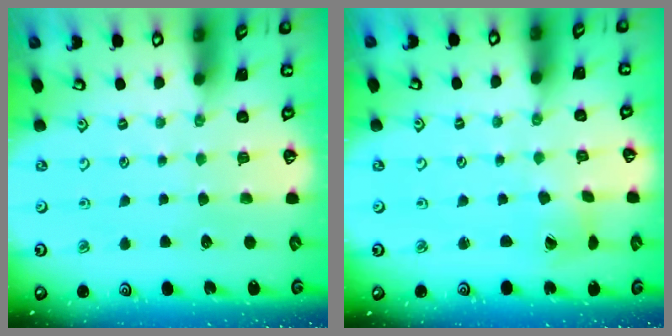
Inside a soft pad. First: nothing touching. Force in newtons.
{"total": 1.8, "press": 1.7, "slide": 0.2}